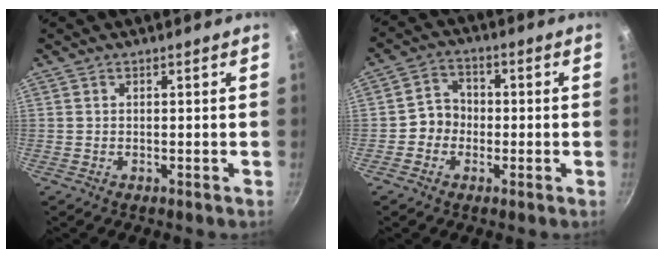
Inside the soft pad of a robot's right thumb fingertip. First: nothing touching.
{"total": 5.1, "force": [-1.0, 4.6, 2.0], "torque": [0.004, 0.018, -0.029]}